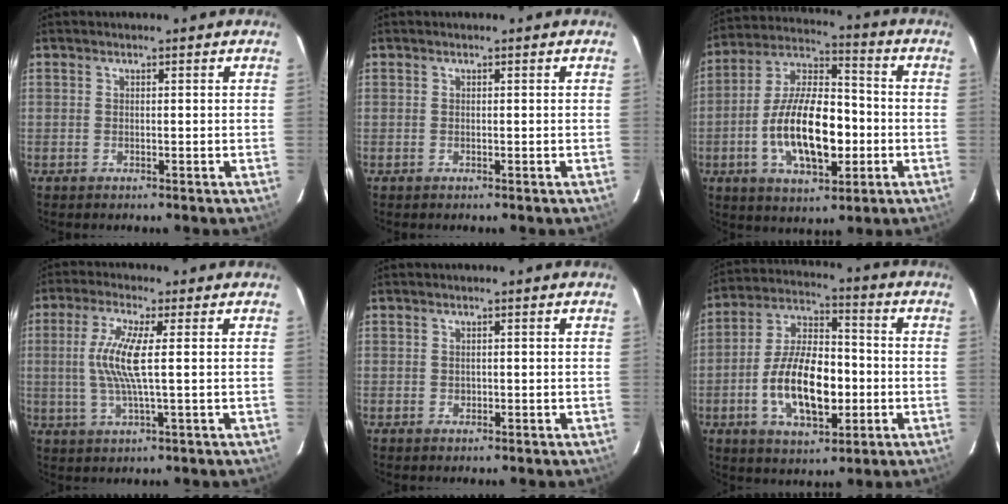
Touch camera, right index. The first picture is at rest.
{"total": 0.0}
{"total": 17.7, "force": [-3.8, 8.1, 15.3], "torque": [-0.291, 0.008, -0.064]}
{"total": 8.4, "force": [0.7, 0.6, 8.4], "torque": [-0.168, 0.000, 0.016]}
{"total": 0.6, "force": [0.1, 0.6, 0.1], "torque": [0.003, 0.001, 0.003]}
{"total": 15.6, "force": [-3.5, 7.6, 13.2], "torque": [-0.255, 0.010, -0.055]}